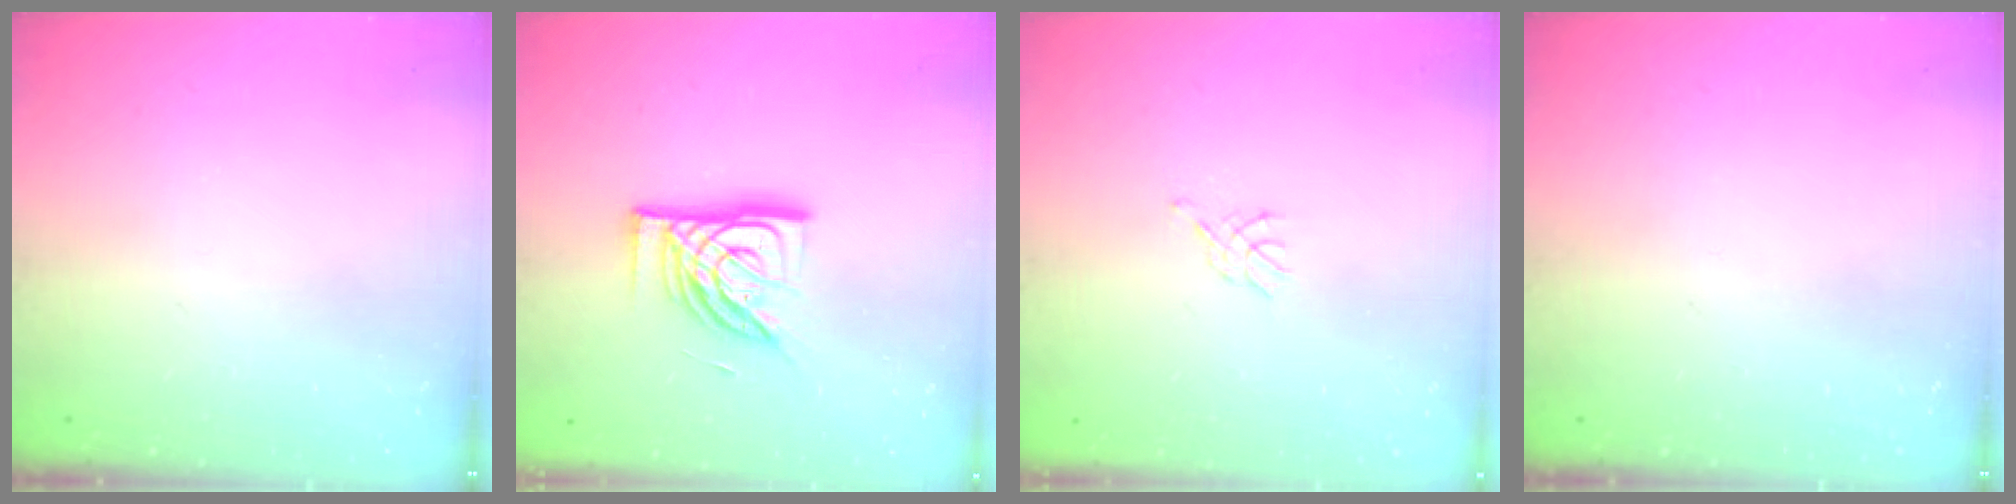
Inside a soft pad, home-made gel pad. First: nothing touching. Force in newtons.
{"total": 14.5, "press": 14.5, "slide": 1.0}
{"total": 2.3, "press": 2.2, "slide": 0.5}
{"total": 0.0}